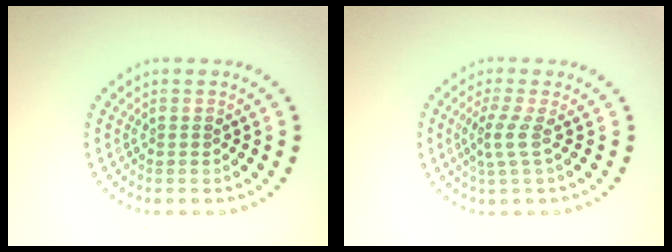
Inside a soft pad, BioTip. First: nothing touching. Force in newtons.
{"total": 2.1, "press": 1.4, "slide": 1.5}